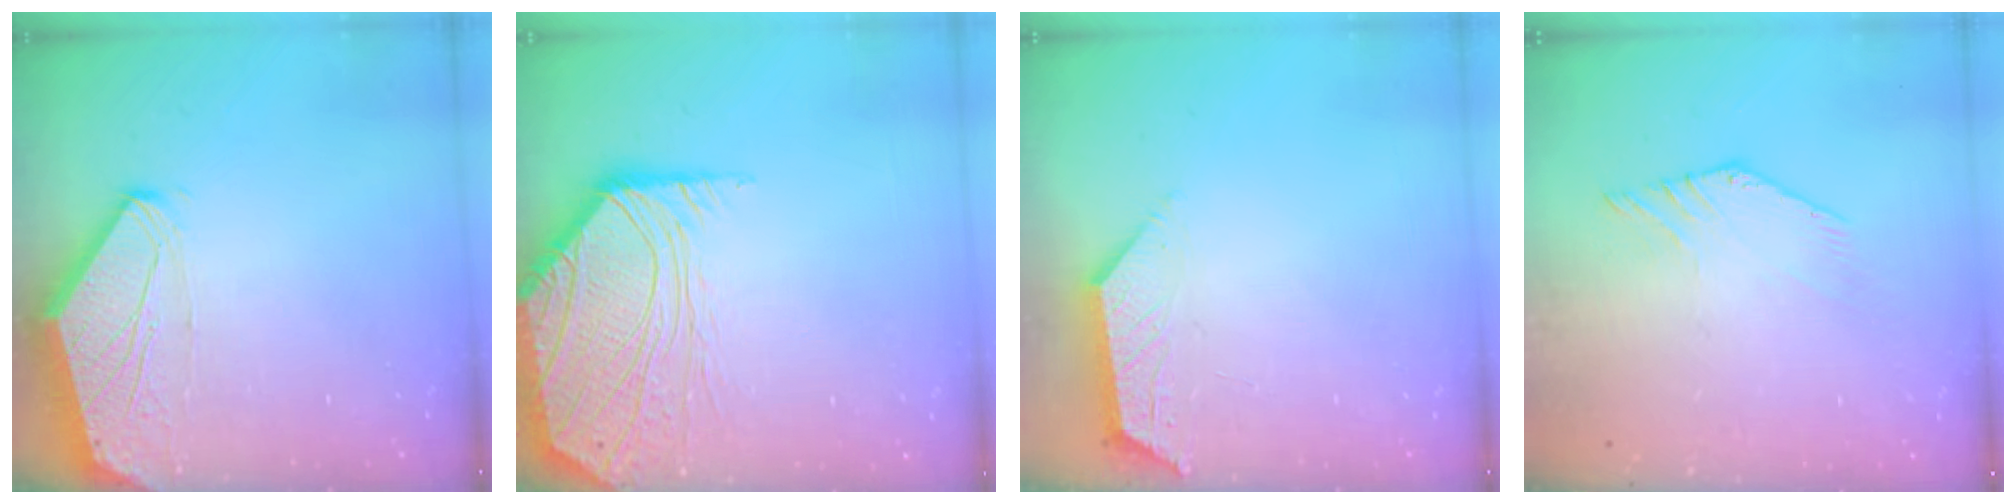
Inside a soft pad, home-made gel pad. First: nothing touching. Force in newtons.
{"total": 10.5, "press": 10.4, "slide": 1.3}
{"total": 2.5, "press": 2.4, "slide": 0.5}
{"total": 1.5, "press": 1.5, "slide": 0.3}